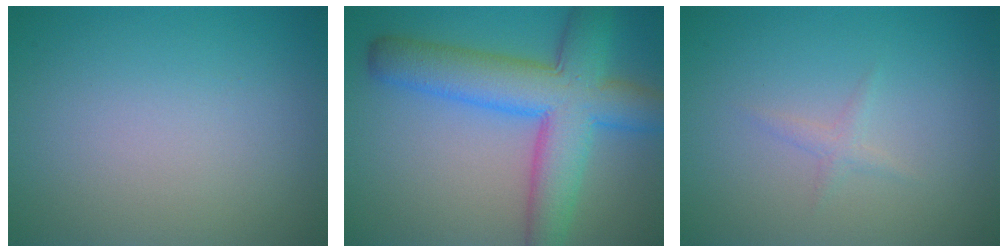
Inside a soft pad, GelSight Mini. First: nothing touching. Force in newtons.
{"total": 9.3, "press": 9.3, "slide": 0.3}
{"total": 0.9, "press": 0.9, "slide": 0.1}